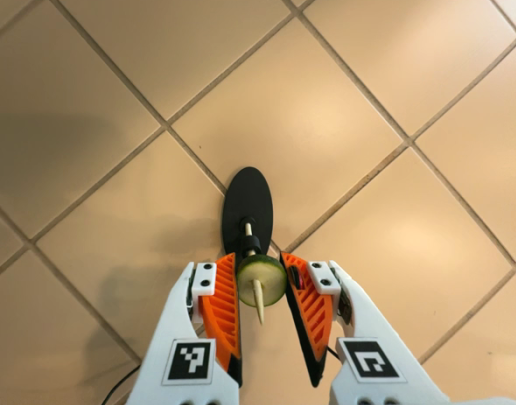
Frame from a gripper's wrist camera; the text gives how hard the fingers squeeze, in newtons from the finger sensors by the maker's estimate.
{"total": 5.4, "left": 4.9, "right": 5.9}